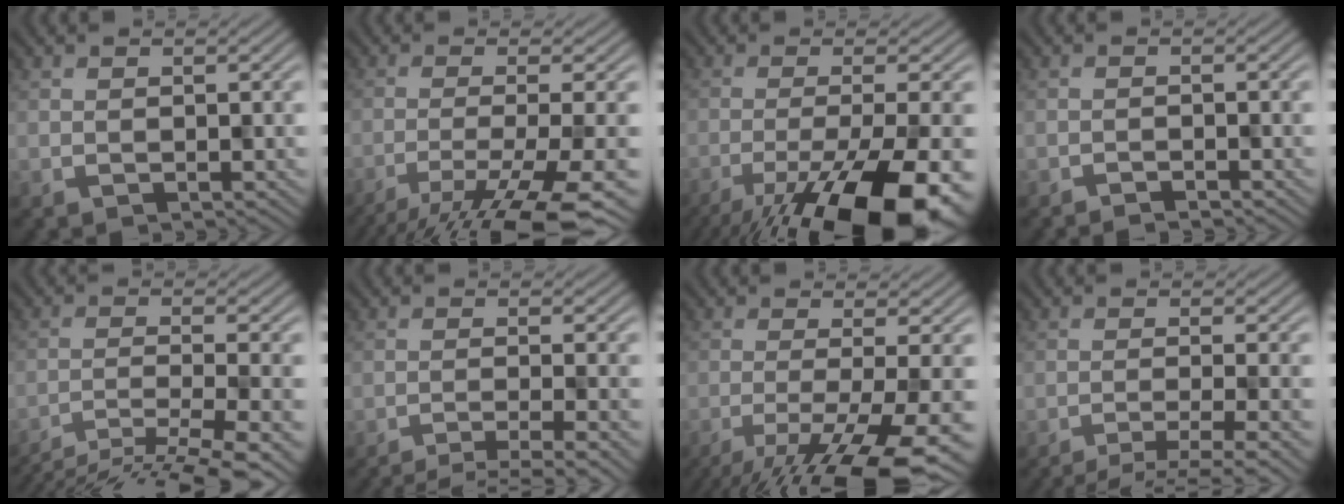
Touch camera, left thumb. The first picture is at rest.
{"total": 12.0, "force": [-8.2, 1.9, 8.6], "torque": [-0.138, 0.000, -0.120]}
{"total": 16.5, "force": [-9.9, 4.4, 12.4], "torque": [-0.186, -0.034, -0.148]}
{"total": 1.4, "force": [-1.4, 0.0, 0.2], "torque": [-0.004, 0.003, -0.024]}
{"total": 12.5, "force": [-10.6, 1.5, 6.4], "torque": [-0.101, -0.009, -0.154]}
{"total": 6.6, "force": [-5.1, 0.6, 4.1], "torque": [-0.060, 0.009, -0.077]}
{"total": 12.8, "force": [-7.8, 2.4, 10.0], "torque": [-0.158, -0.005, -0.109]}
{"total": 6.0, "force": [-4.3, 0.6, 4.1], "torque": [-0.066, 0.014, -0.069]}